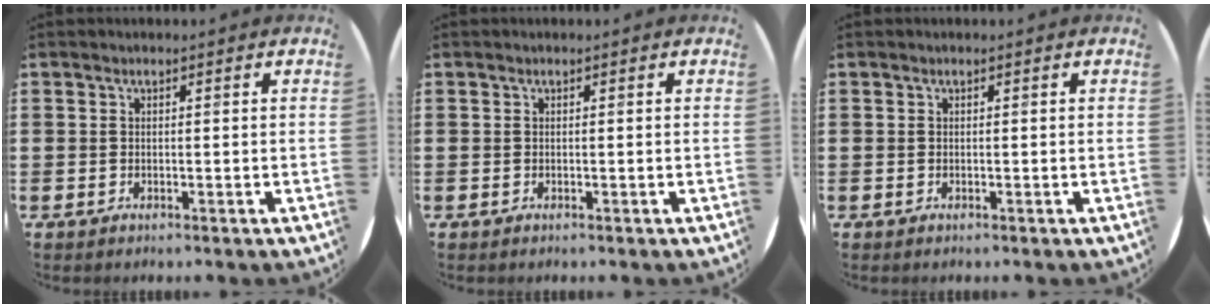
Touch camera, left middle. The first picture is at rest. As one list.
[{"total": 0.0}, {"total": 0.0}]